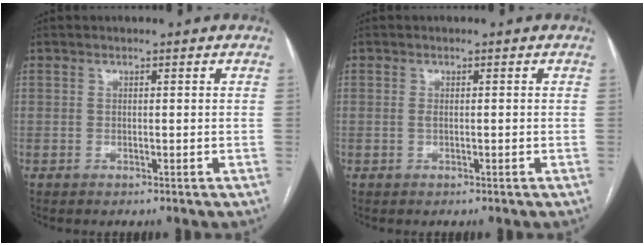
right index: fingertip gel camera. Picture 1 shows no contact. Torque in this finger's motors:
{"motor_torque": [0.11, 0.31, 0.00, 0.00]}